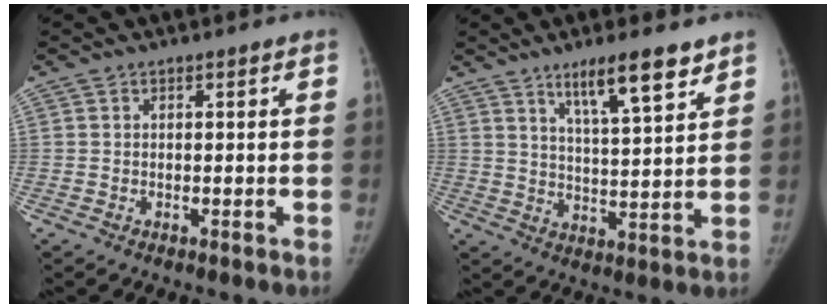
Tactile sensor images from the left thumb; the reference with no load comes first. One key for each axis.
{"total": 10.4, "fx": 7.0, "fy": 1.8, "fz": 7.4, "tx": -0.109, "ty": -0.041, "tz": 0.117}